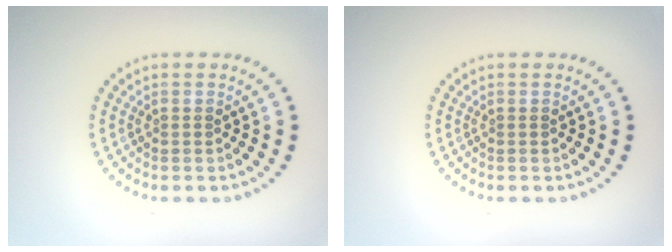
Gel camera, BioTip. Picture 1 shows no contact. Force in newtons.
{"total": 0.0}